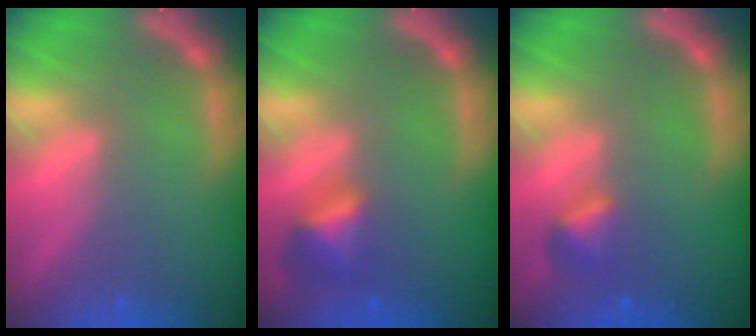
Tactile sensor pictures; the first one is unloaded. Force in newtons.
{"total": 2.9}
{"total": 1.9}